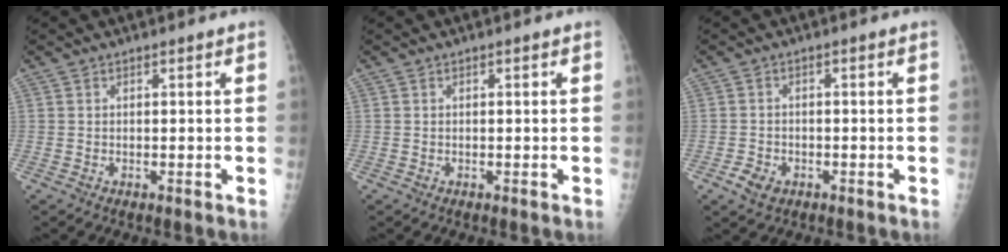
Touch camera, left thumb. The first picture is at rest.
{"total": 0.0}
{"total": 3.4, "force": [-1.7, 2.4, 1.7], "torque": [-0.027, 0.006, -0.026]}